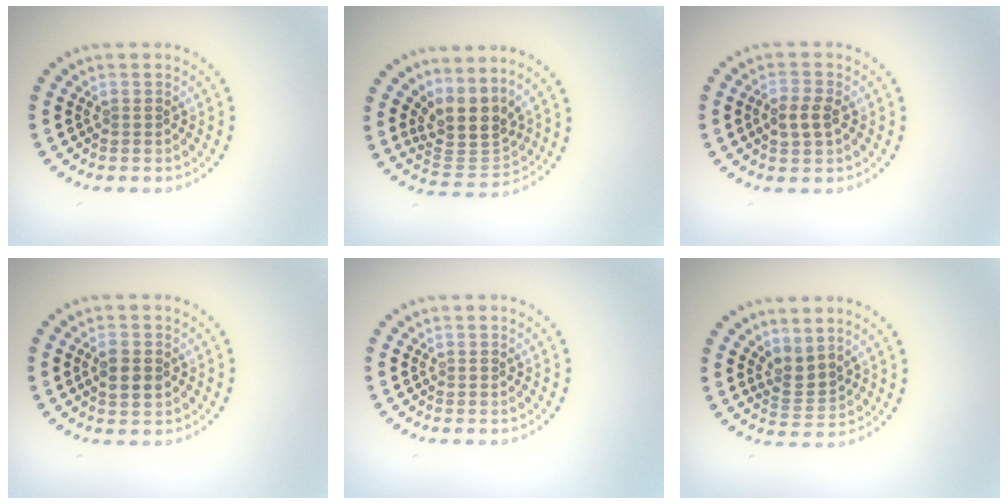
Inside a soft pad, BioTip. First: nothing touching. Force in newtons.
{"total": 4.1, "press": 3.1, "slide": 2.7}
{"total": 2.2, "press": 2.2, "slide": 0.3}
{"total": 2.1, "press": 2.1, "slide": 0.2}
{"total": 0.0}
{"total": 2.1, "press": 1.5, "slide": 1.6}